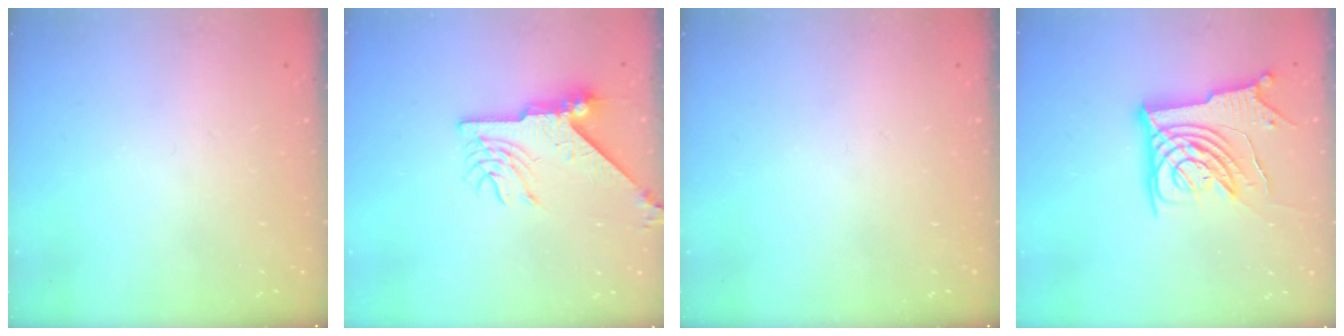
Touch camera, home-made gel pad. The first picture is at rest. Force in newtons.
{"total": 8.5, "press": 8.4, "slide": 1.0}
{"total": 0.0}
{"total": 14.0, "press": 13.9, "slide": 1.5}